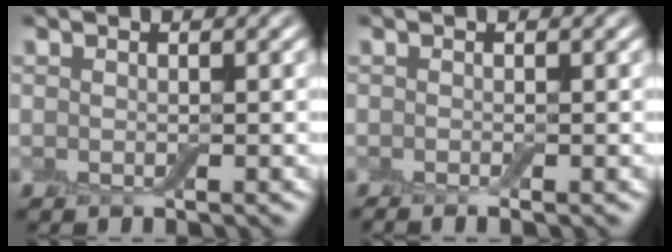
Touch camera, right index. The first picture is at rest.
{"total": 1.2, "force": [-0.7, 0.2, 1.0], "torque": [-0.008, -0.005, -0.011]}